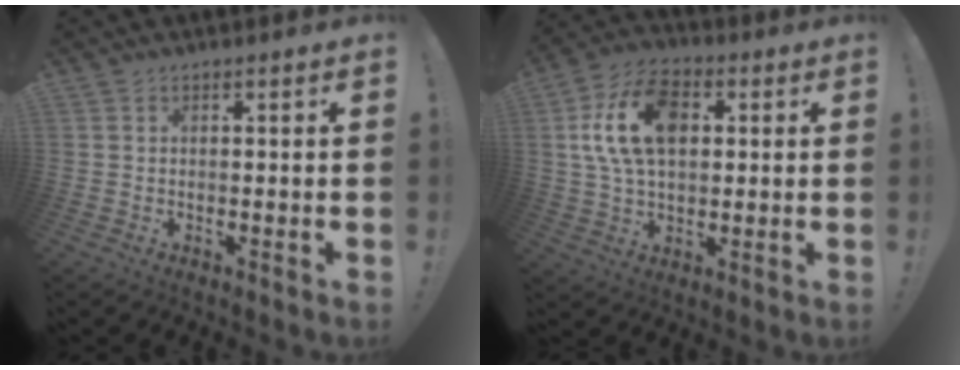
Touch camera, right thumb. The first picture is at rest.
{"total": 16.3, "force": [3.6, 10.5, 12.0], "torque": [-0.208, 0.005, 0.068]}